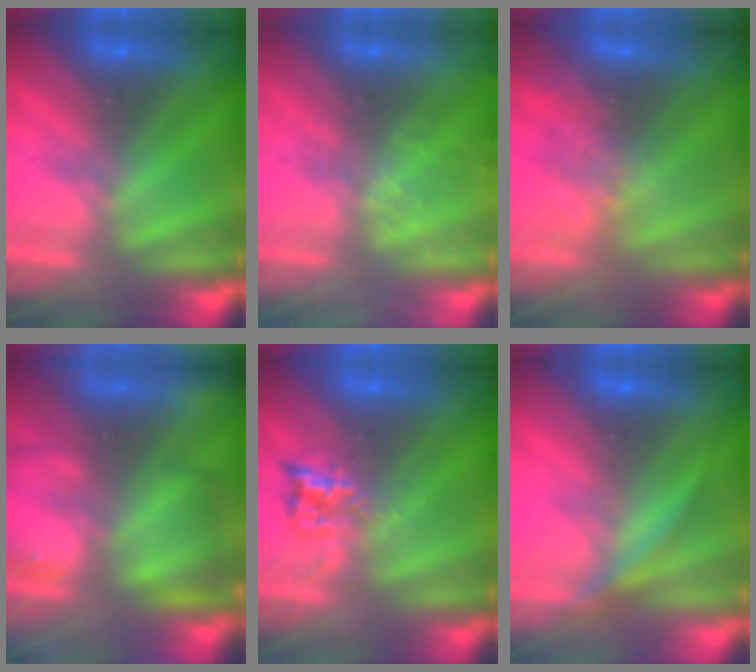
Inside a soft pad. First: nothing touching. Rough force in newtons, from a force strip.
{"total": 2.5}
{"total": 2.8}
{"total": 9.6}
{"total": 2.4}
{"total": 3.5}